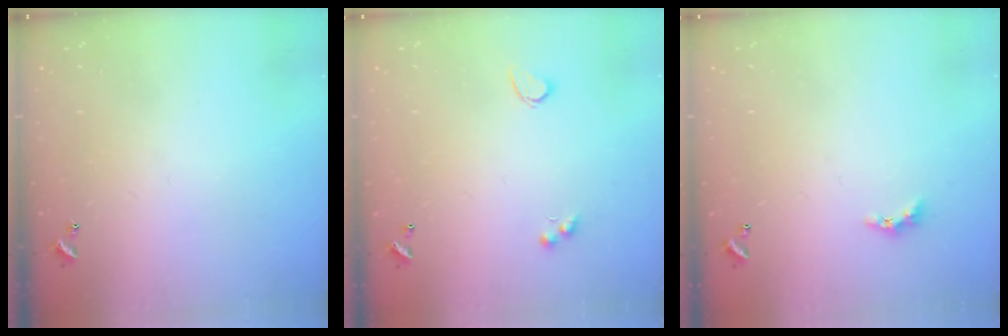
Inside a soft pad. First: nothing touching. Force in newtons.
{"total": 2.8, "press": 2.6, "slide": 1.2}
{"total": 2.7, "press": 2.6, "slide": 0.6}